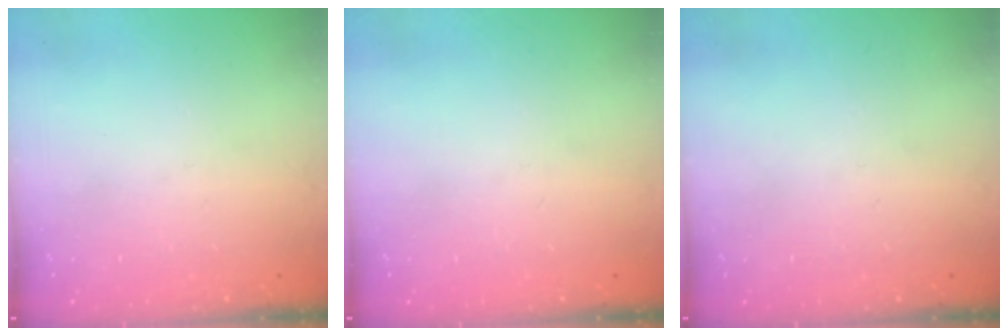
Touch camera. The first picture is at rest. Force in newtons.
{"total": 0.0}
{"total": 0.0}